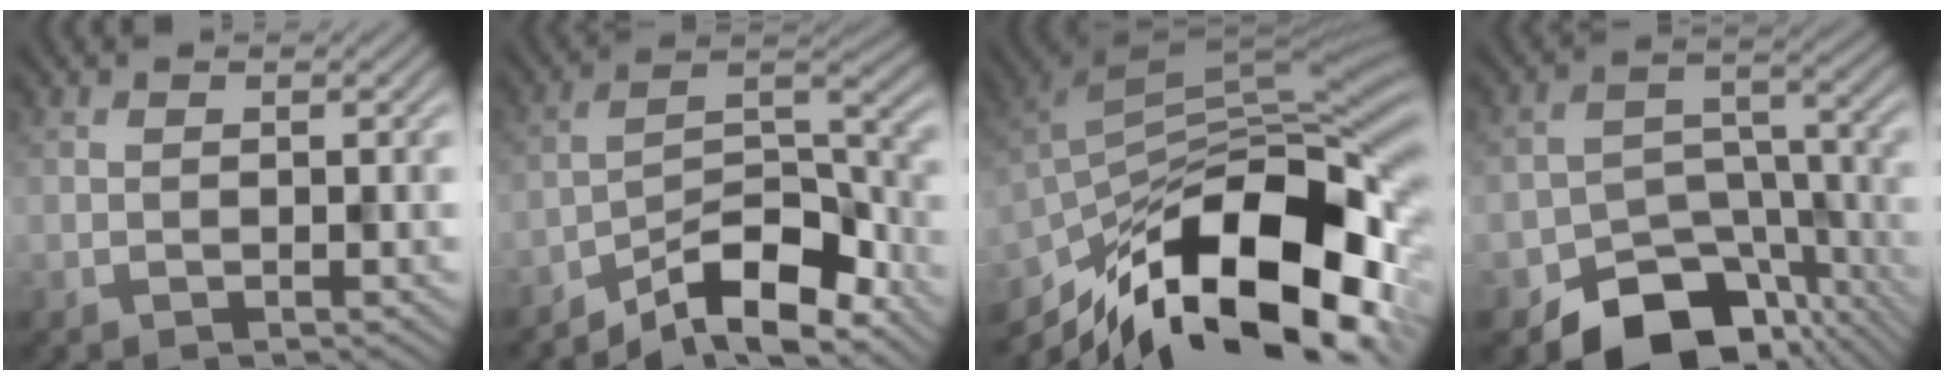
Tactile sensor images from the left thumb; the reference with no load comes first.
{"total": 10.2, "force": [-8.0, 2.9, 5.7], "torque": [-0.088, 0.007, -0.156]}
{"total": 17.3, "force": [-8.9, 7.6, 12.8], "torque": [-0.232, -0.015, -0.153]}
{"total": 11.9, "force": [-8.2, 7.0, 5.0], "torque": [-0.072, -0.012, -0.127]}